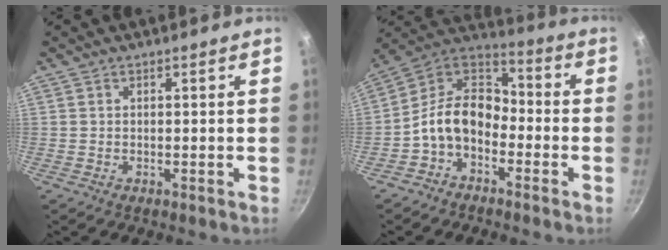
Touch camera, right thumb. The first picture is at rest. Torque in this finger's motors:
{"motor_torque": [2.01, 1.82, 1.16, -0.95, 0.13]}